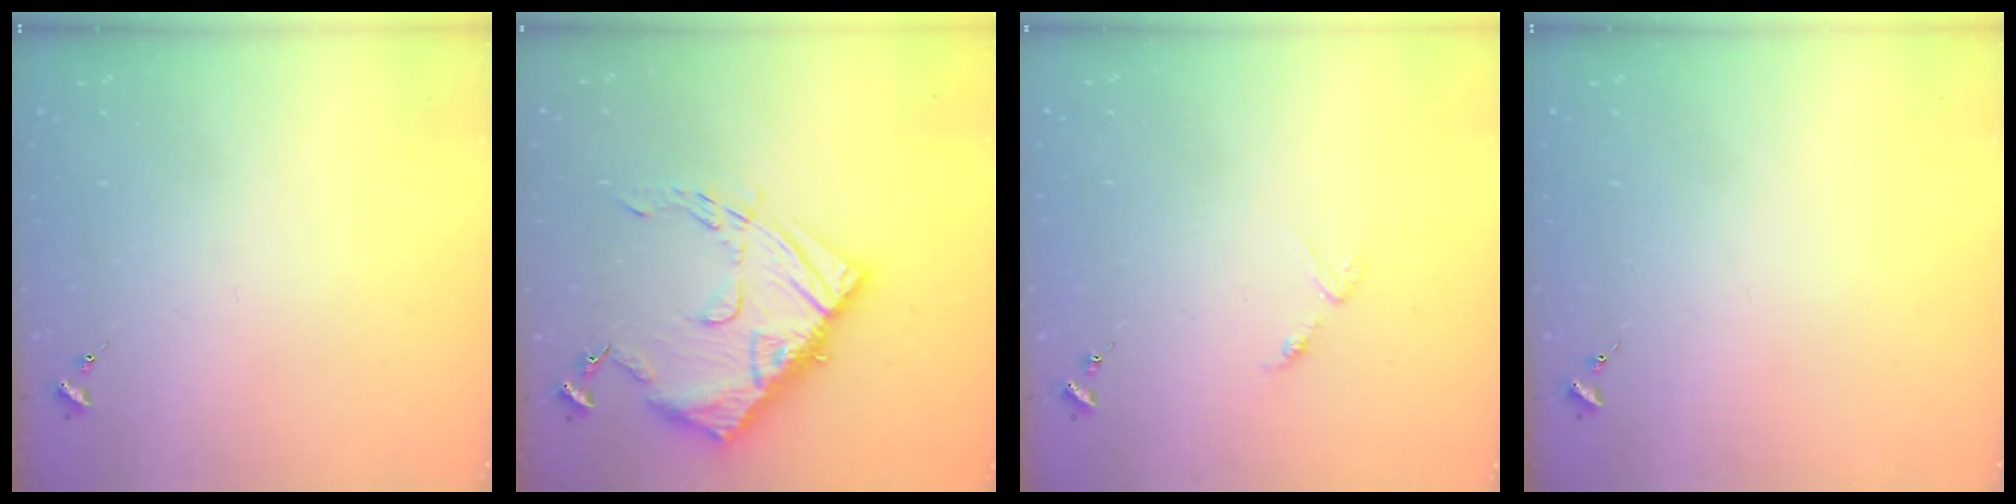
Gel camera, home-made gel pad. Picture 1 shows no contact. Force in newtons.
{"total": 15.2, "press": 15.1, "slide": 1.4}
{"total": 3.1, "press": 3.0, "slide": 0.5}
{"total": 0.0}